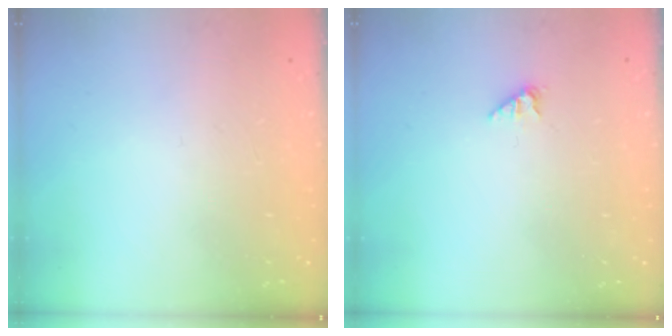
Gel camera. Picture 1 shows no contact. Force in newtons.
{"total": 1.7, "press": 1.7, "slide": 0.3}